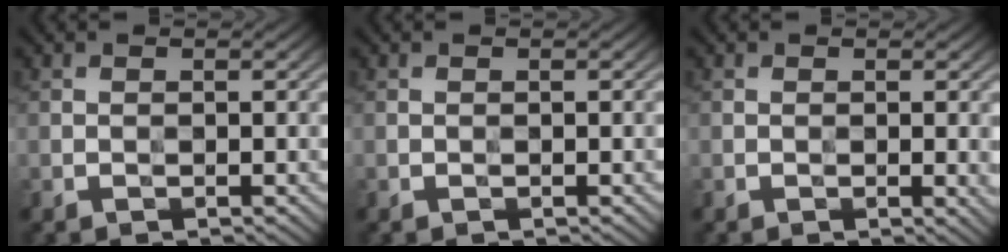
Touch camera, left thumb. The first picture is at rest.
{"total": 0.0}
{"total": 1.6, "force": [-0.1, 0.3, 1.6], "torque": [-0.024, -0.004, -0.002]}